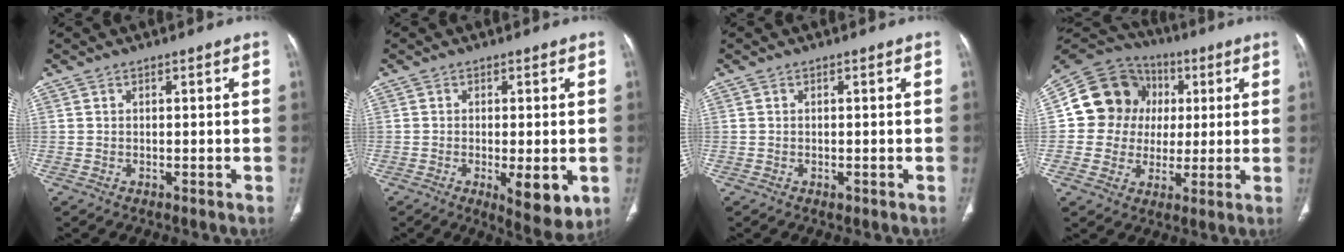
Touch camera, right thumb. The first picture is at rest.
{"total": 8.4, "force": [-2.3, 2.8, 7.6], "torque": [-0.101, -0.018, -0.028]}
{"total": 0.5, "force": [-0.2, 0.4, 0.3], "torque": [0.001, 0.001, -0.002]}
{"total": 15.5, "force": [2.4, 14.0, 6.2], "torque": [-0.078, 0.022, 0.038]}